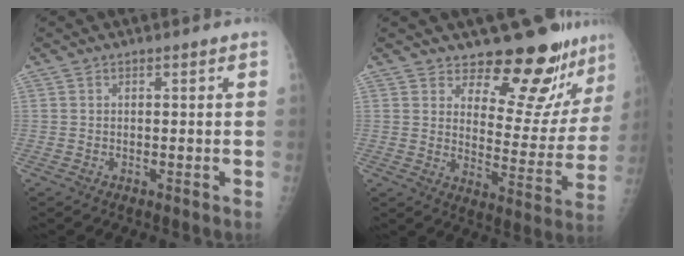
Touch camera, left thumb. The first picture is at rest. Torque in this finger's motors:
{"motor_torque": [0.31, 0.31, 0.04, 0.03, 0.05]}